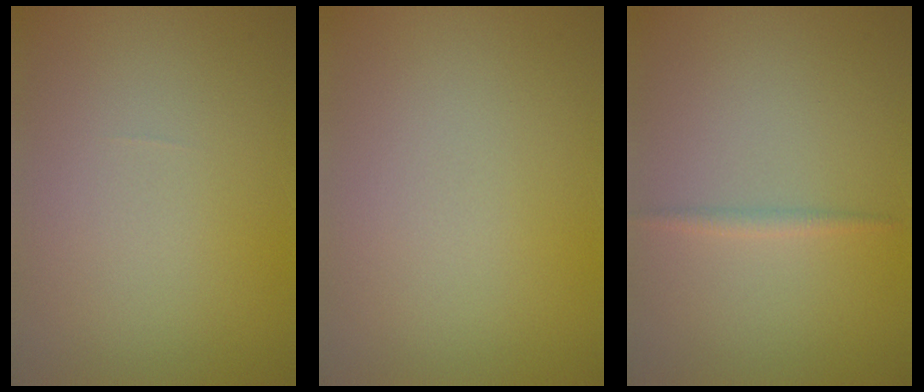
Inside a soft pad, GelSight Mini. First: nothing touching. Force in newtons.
{"total": 0.0}
{"total": 0.9, "press": 0.9, "slide": 0.0}